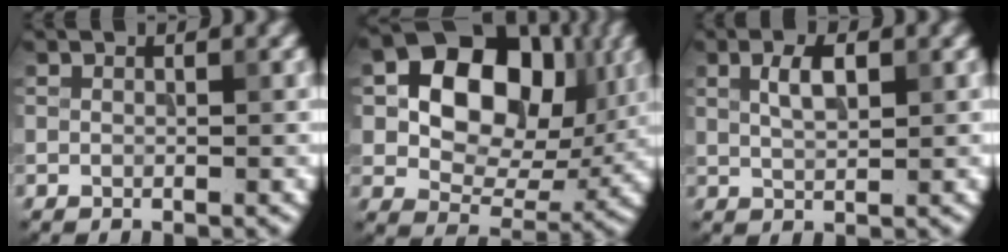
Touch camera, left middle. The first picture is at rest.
{"total": 12.9, "force": [2.8, 8.9, 8.9], "torque": [-0.129, 0.003, 0.042]}
{"total": 2.7, "force": [0.9, 1.1, 2.2], "torque": [-0.046, 0.003, 0.019]}